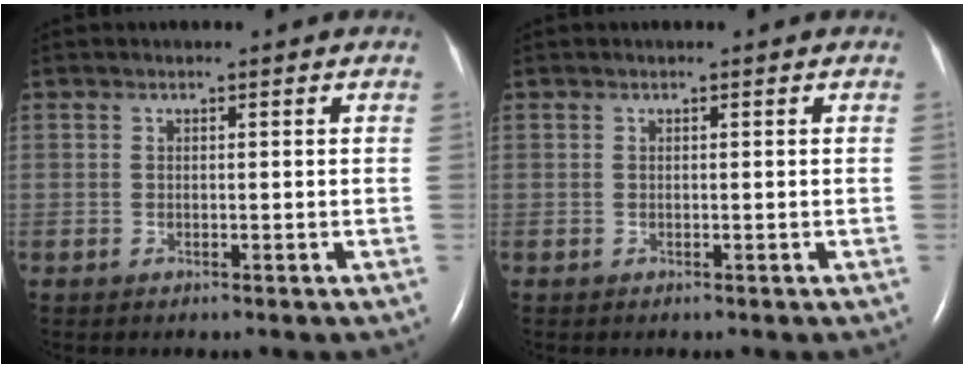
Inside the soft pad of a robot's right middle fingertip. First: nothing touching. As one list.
[{"total": 0.0}]